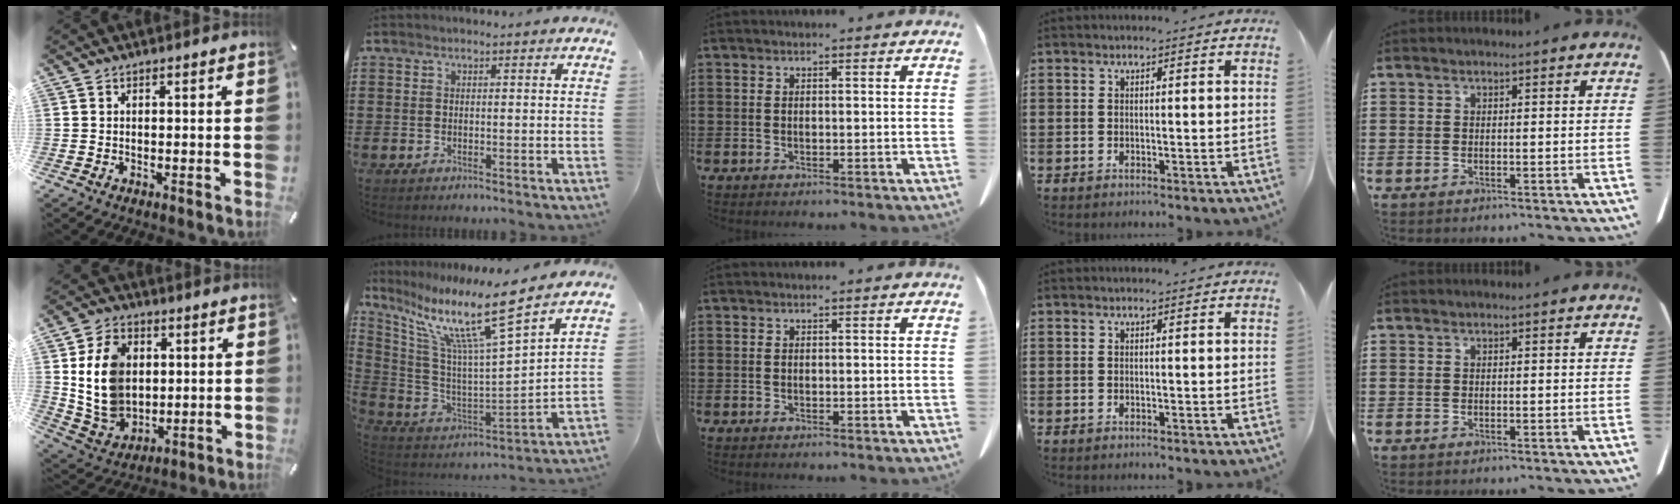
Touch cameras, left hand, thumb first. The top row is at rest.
{"thumb": {"total": 13.3, "force": [2.7, 10.9, 7.1], "torque": [-0.160, 0.005, 0.054]}, "index": {"total": 13.2, "force": [9.1, 0.1, 9.6], "torque": [-0.205, -0.063, 0.142]}}